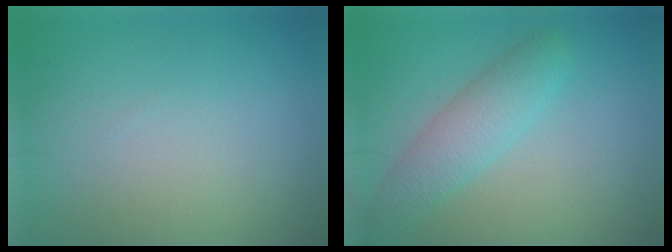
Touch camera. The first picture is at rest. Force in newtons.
{"total": 3.7, "press": 3.7, "slide": 0.2}